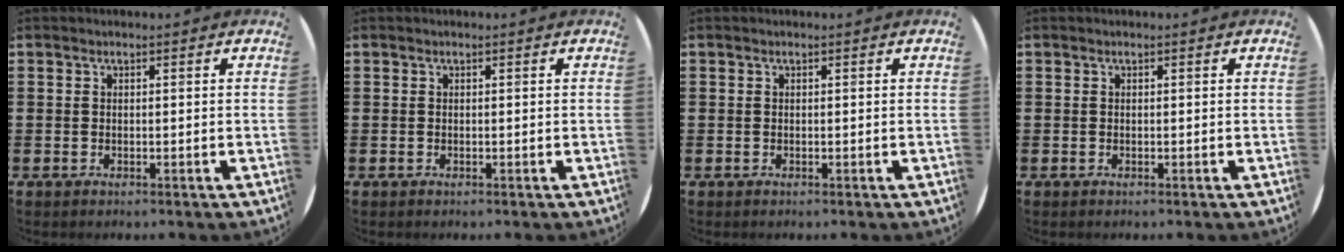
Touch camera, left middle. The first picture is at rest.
{"total": 0.0}
{"total": 0.0}
{"total": 0.0}